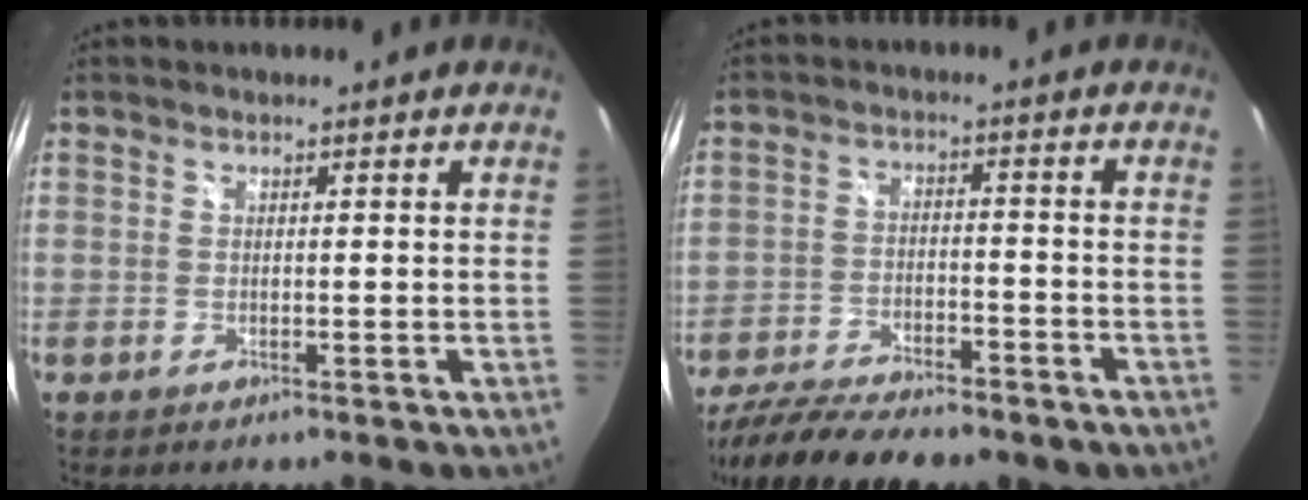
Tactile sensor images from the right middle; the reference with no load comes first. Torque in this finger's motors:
{"motor_torque": [1.08, -1.05, 0.51, 0.18]}